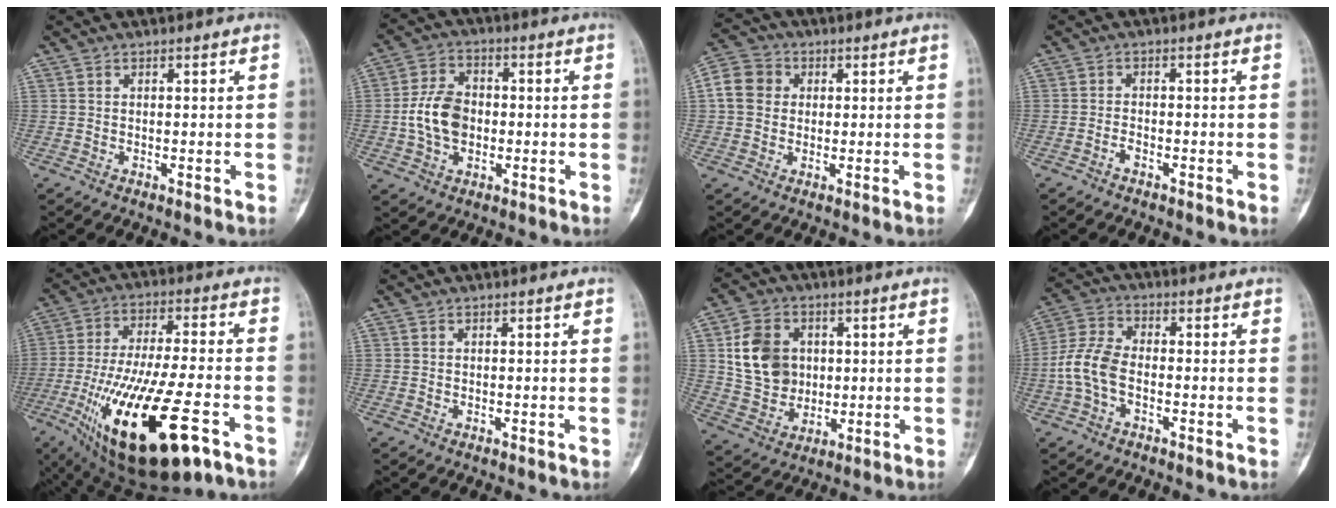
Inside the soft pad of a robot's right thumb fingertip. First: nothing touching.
{"total": 9.6, "force": [-0.9, 6.8, 6.7], "torque": [-0.111, 0.016, -0.022]}
{"total": 7.6, "force": [1.0, 6.6, 3.5], "torque": [-0.056, 0.015, 0.010]}
{"total": 1.4, "force": [-1.0, 0.6, 0.7], "torque": [-0.017, 0.007, -0.021]}
{"total": 26.0, "force": [-11.1, 8.6, 21.8], "torque": [-0.421, 0.011, -0.172]}
{"total": 0.0}
{"total": 12.2, "force": [2.2, 9.9, 6.7], "torque": [-0.093, -0.005, 0.048]}
{"total": 8.0, "force": [-2.1, 4.6, 6.2], "torque": [-0.140, 0.024, -0.048]}